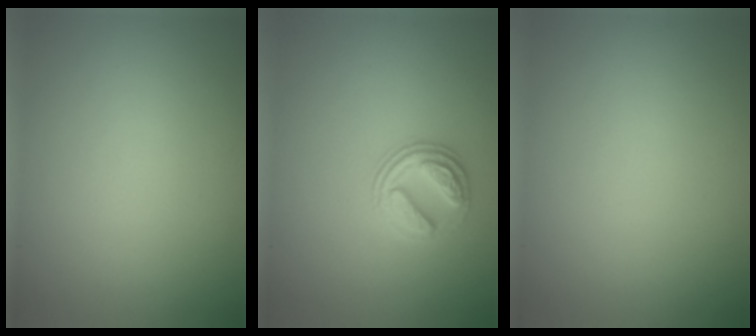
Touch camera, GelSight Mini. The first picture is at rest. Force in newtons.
{"total": 2.7, "press": 2.6, "slide": 0.9}
{"total": 0.0}